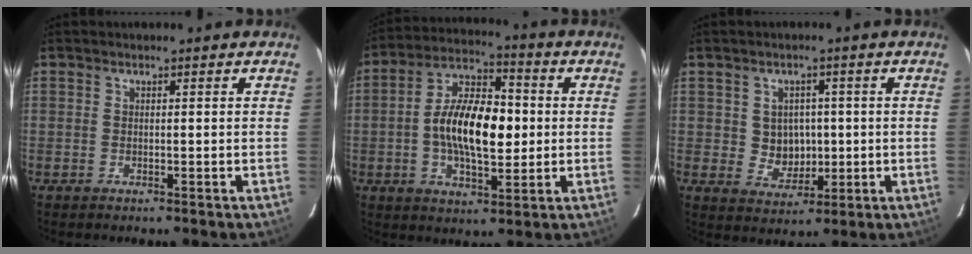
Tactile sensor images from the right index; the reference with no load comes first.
{"total": 14.3, "force": [-0.5, 6.7, 12.7], "torque": [-0.231, 0.017, -0.012]}
{"total": 5.6, "force": [0.3, 5.2, 2.0], "torque": [-0.040, 0.009, 0.016]}